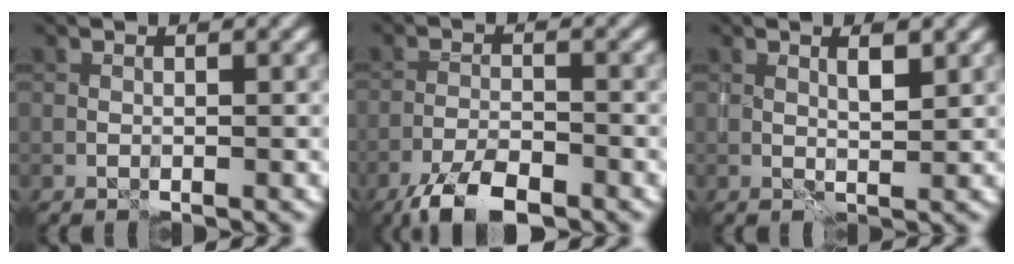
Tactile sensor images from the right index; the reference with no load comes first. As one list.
[{"total": 5.3, "force": [-4.0, 1.7, 3.1], "torque": [-0.052, -0.004, -0.078]}, {"total": 1.6, "force": [1.0, 0.3, 1.2], "torque": [-0.016, -0.003, 0.017]}]